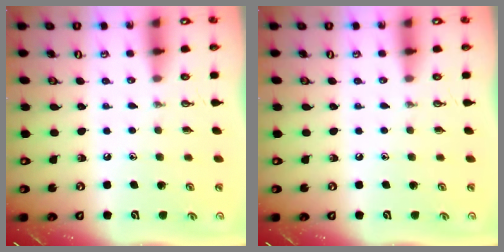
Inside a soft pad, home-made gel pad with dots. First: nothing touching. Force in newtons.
{"total": 0.0}